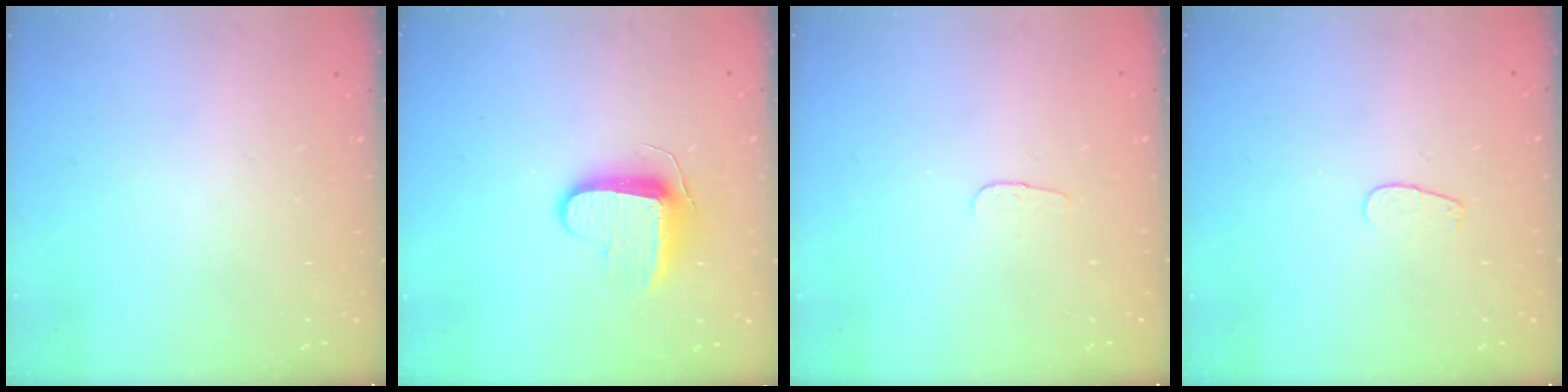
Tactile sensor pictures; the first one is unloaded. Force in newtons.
{"total": 8.9, "press": 8.9, "slide": 0.8}
{"total": 2.9, "press": 2.8, "slide": 0.3}
{"total": 2.6, "press": 2.5, "slide": 0.3}